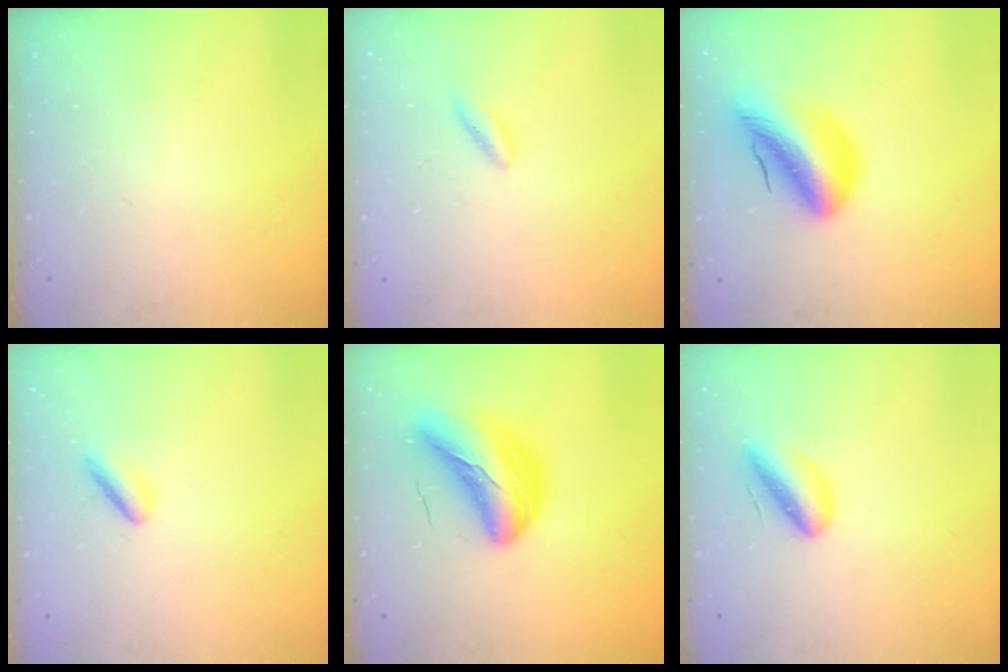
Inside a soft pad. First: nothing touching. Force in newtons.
{"total": 2.3, "press": 2.2, "slide": 0.9}
{"total": 13.1, "press": 12.6, "slide": 3.7}
{"total": 2.9, "press": 2.8, "slide": 0.8}
{"total": 11.3, "press": 10.9, "slide": 3.0}
{"total": 8.1, "press": 7.7, "slide": 2.3}